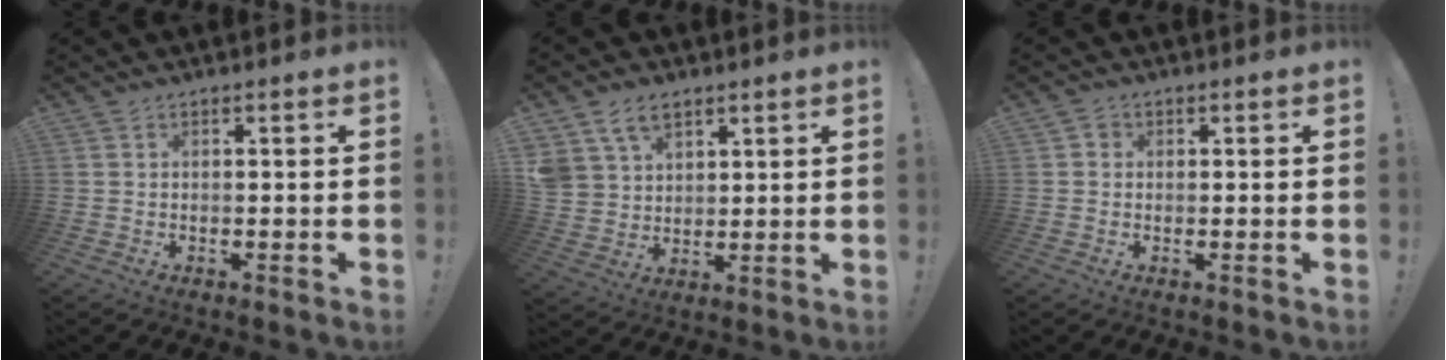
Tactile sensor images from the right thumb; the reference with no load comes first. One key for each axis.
{"total": 8.6, "fx": 5.4, "fy": 6.0, "fz": 3.0, "tx": -0.052, "ty": -0.023, "tz": 0.109}
{"total": 1.5, "fx": -0.1, "fy": 1.4, "fz": 0.5, "tx": -0.003, "ty": 0.002, "tz": -0.003}